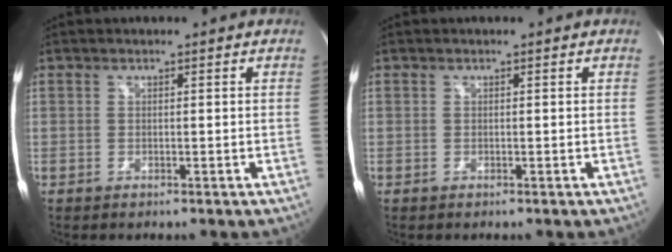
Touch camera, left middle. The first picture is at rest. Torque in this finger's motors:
{"motor_torque": [0.10, -0.10, 0.04, 0.01]}